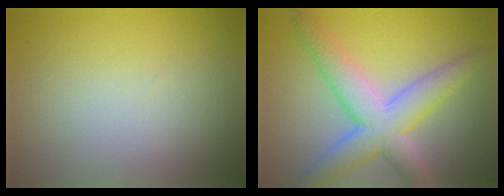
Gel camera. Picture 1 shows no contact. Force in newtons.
{"total": 6.5, "press": 6.5, "slide": 0.3}